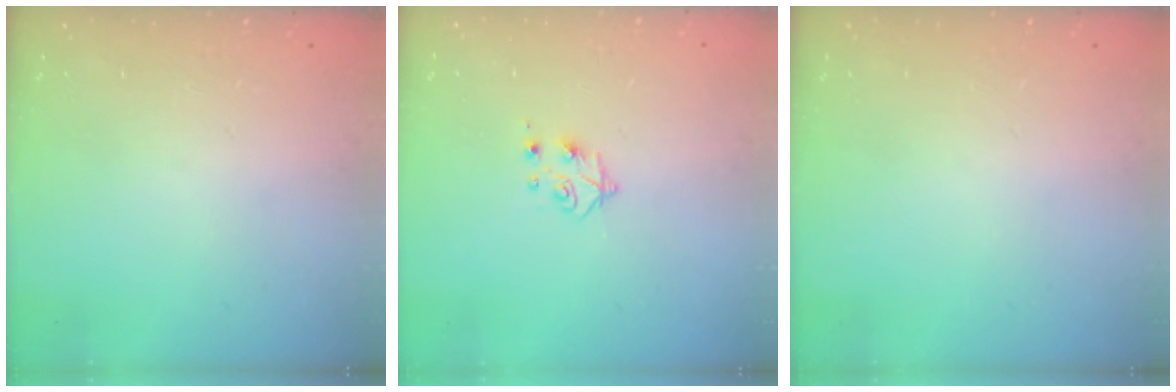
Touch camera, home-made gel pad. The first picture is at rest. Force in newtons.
{"total": 4.4, "press": 4.4, "slide": 0.6}
{"total": 0.0}